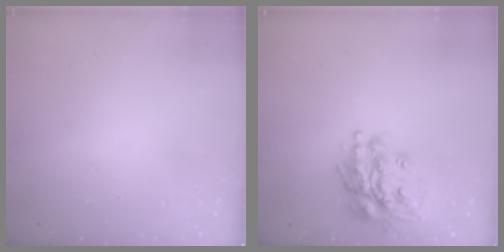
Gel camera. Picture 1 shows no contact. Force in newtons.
{"total": 17.6, "press": 17.4, "slide": 2.6}